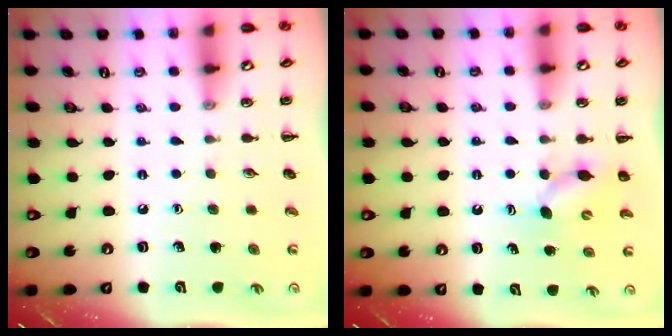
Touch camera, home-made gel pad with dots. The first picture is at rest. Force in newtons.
{"total": 5.0, "press": 4.9, "slide": 1.0}